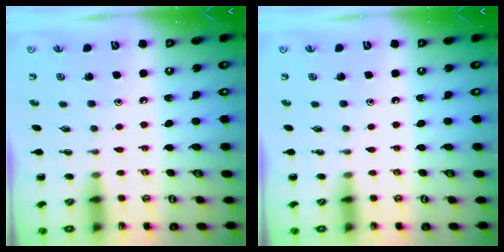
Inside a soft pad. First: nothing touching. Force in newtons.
{"total": 0.0}